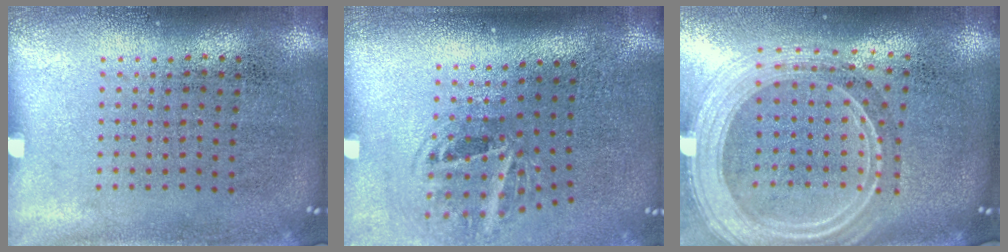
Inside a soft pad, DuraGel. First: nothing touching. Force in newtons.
{"total": 2.0, "press": 1.2, "slide": 1.5}
{"total": 2.7, "press": 2.2, "slide": 1.5}